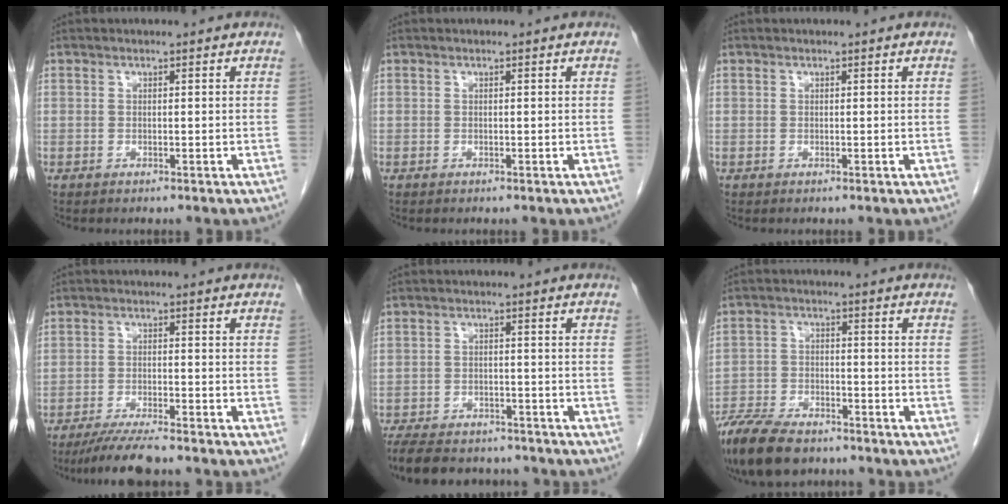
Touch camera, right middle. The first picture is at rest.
{"total": 0.0}
{"total": 0.0}
{"total": 6.0, "force": [-5.0, 0.0, 3.2], "torque": [-0.053, -0.017, -0.088]}
{"total": 13.9, "force": [-11.8, 5.1, 5.4], "torque": [-0.121, -0.005, -0.163]}
{"total": 11.5, "force": [-9.2, 3.9, 5.7], "torque": [-0.110, -0.020, -0.159]}